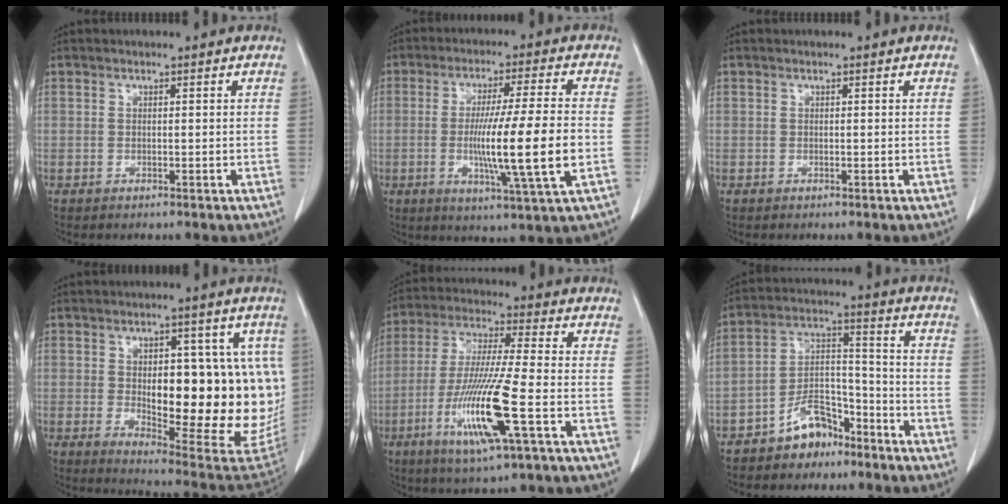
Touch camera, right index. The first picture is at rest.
{"total": 13.7, "force": [-2.1, -0.8, 13.5], "torque": [-0.233, -0.019, -0.040]}
{"total": 0.0}
{"total": 20.7, "force": [0.5, 7.2, 19.4], "torque": [-0.194, 0.006, 0.030]}
{"total": 14.4, "force": [-4.9, 0.2, 13.5], "torque": [-0.276, -0.024, -0.093]}
{"total": 8.2, "force": [-6.1, 4.1, 3.5], "torque": [-0.064, 0.024, -0.111]}